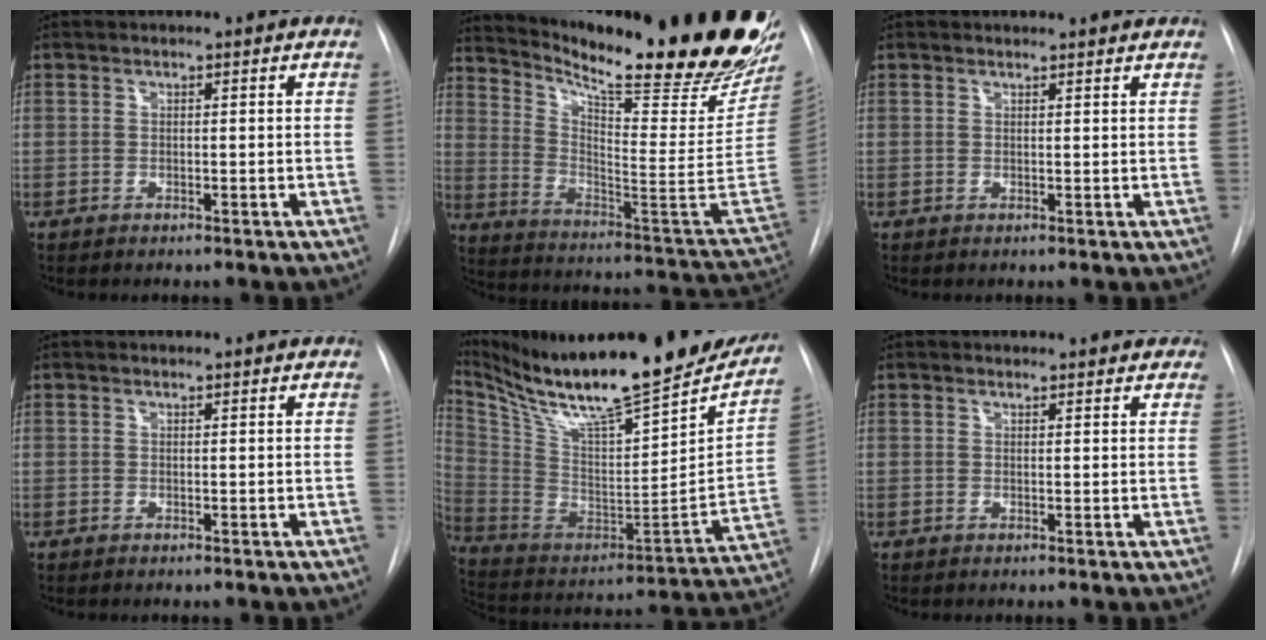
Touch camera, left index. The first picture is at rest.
{"total": 30.1, "force": [23.4, 2.4, 18.7], "torque": [-0.282, -0.091, 0.324]}
{"total": 2.8, "force": [2.7, 0.6, 0.3], "torque": [-0.007, 0.006, 0.023]}
{"total": 1.0, "force": [1.0, 0.1, 0.0], "torque": [-0.007, 0.005, 0.005]}
{"total": 33.2, "force": [26.6, 5.4, 19.0], "torque": [-0.336, -0.071, 0.394]}
{"total": 5.7, "force": [5.2, 1.9, 1.1], "torque": [0.005, 0.005, 0.039]}